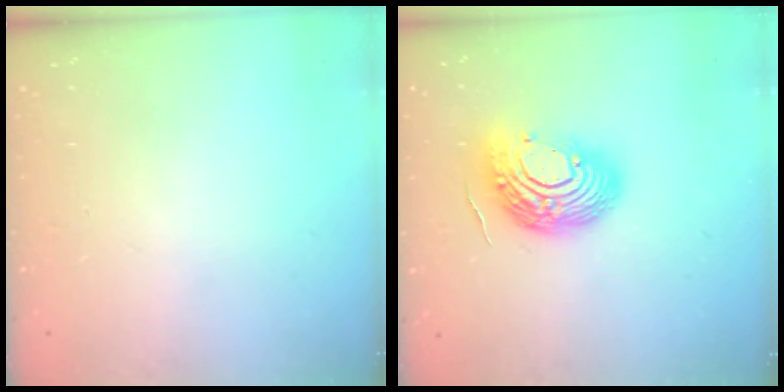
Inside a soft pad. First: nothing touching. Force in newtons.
{"total": 13.9, "press": 13.8, "slide": 1.6}